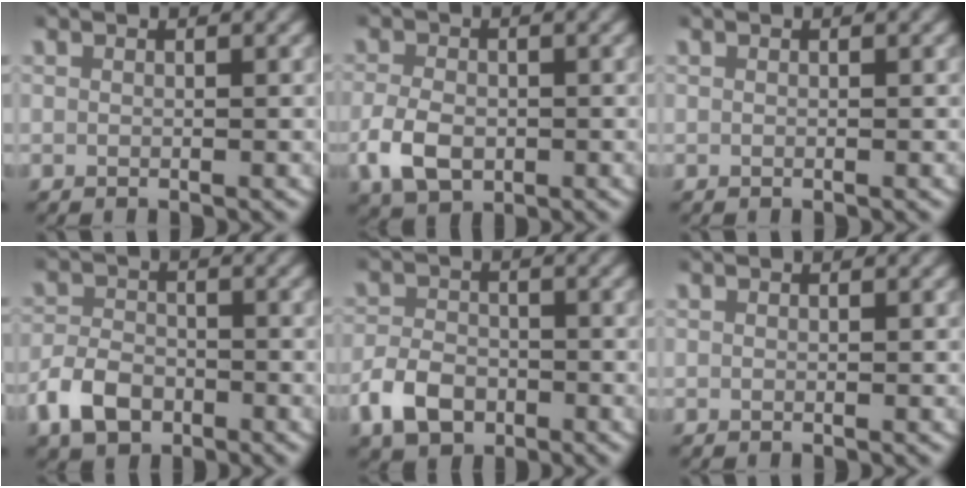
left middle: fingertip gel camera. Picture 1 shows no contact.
{"total": 4.4, "force": [-1.3, 3.1, 2.8], "torque": [-0.065, -0.012, -0.017]}
{"total": 0.0}
{"total": 4.4, "force": [-2.4, 3.0, 2.0], "torque": [-0.041, -0.003, -0.046]}
{"total": 4.3, "force": [-2.2, 3.1, 2.1], "torque": [-0.040, -0.004, -0.043]}
{"total": 0.0}